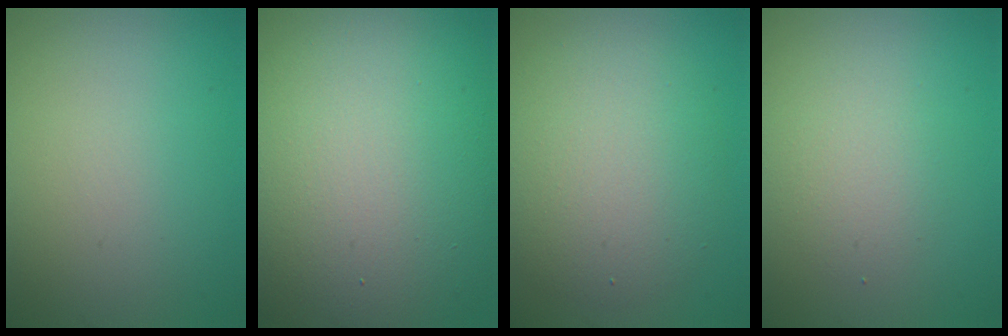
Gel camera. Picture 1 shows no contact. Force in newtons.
{"total": 17.3, "press": 17.3, "slide": 1.4}
{"total": 5.7, "press": 5.7, "slide": 0.2}
{"total": 2.2, "press": 2.2, "slide": 0.0}